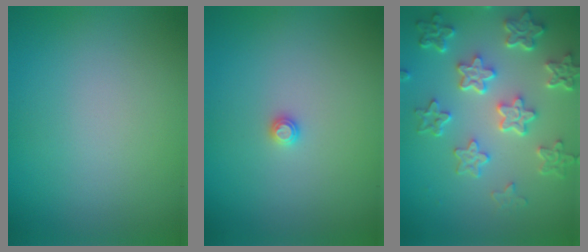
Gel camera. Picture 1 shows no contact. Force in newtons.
{"total": 0.8, "press": 0.8, "slide": 0.1}
{"total": 6.5, "press": 4.9, "slide": 4.3}